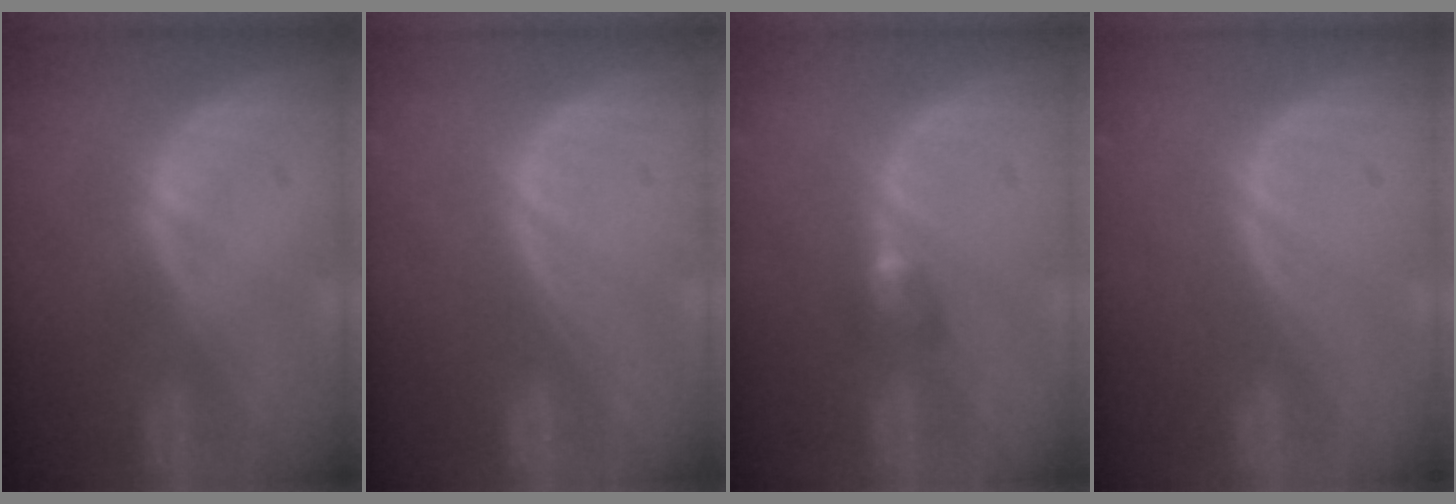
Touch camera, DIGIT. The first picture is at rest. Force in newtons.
{"total": 0.0}
{"total": 2.9, "press": 2.5, "slide": 1.5}
{"total": 0.0}